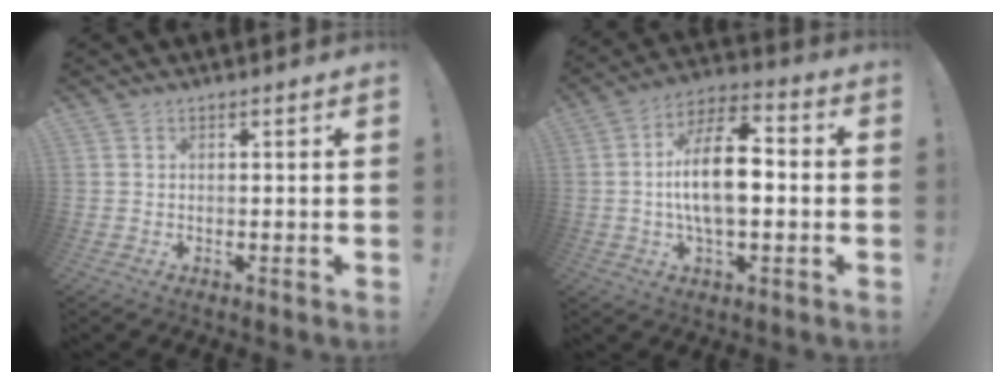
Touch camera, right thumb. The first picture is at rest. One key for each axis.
{"total": 14.8, "fx": -0.9, "fy": 6.9, "fz": 13.1, "tx": -0.232, "ty": 0.007, "tz": -0.024}